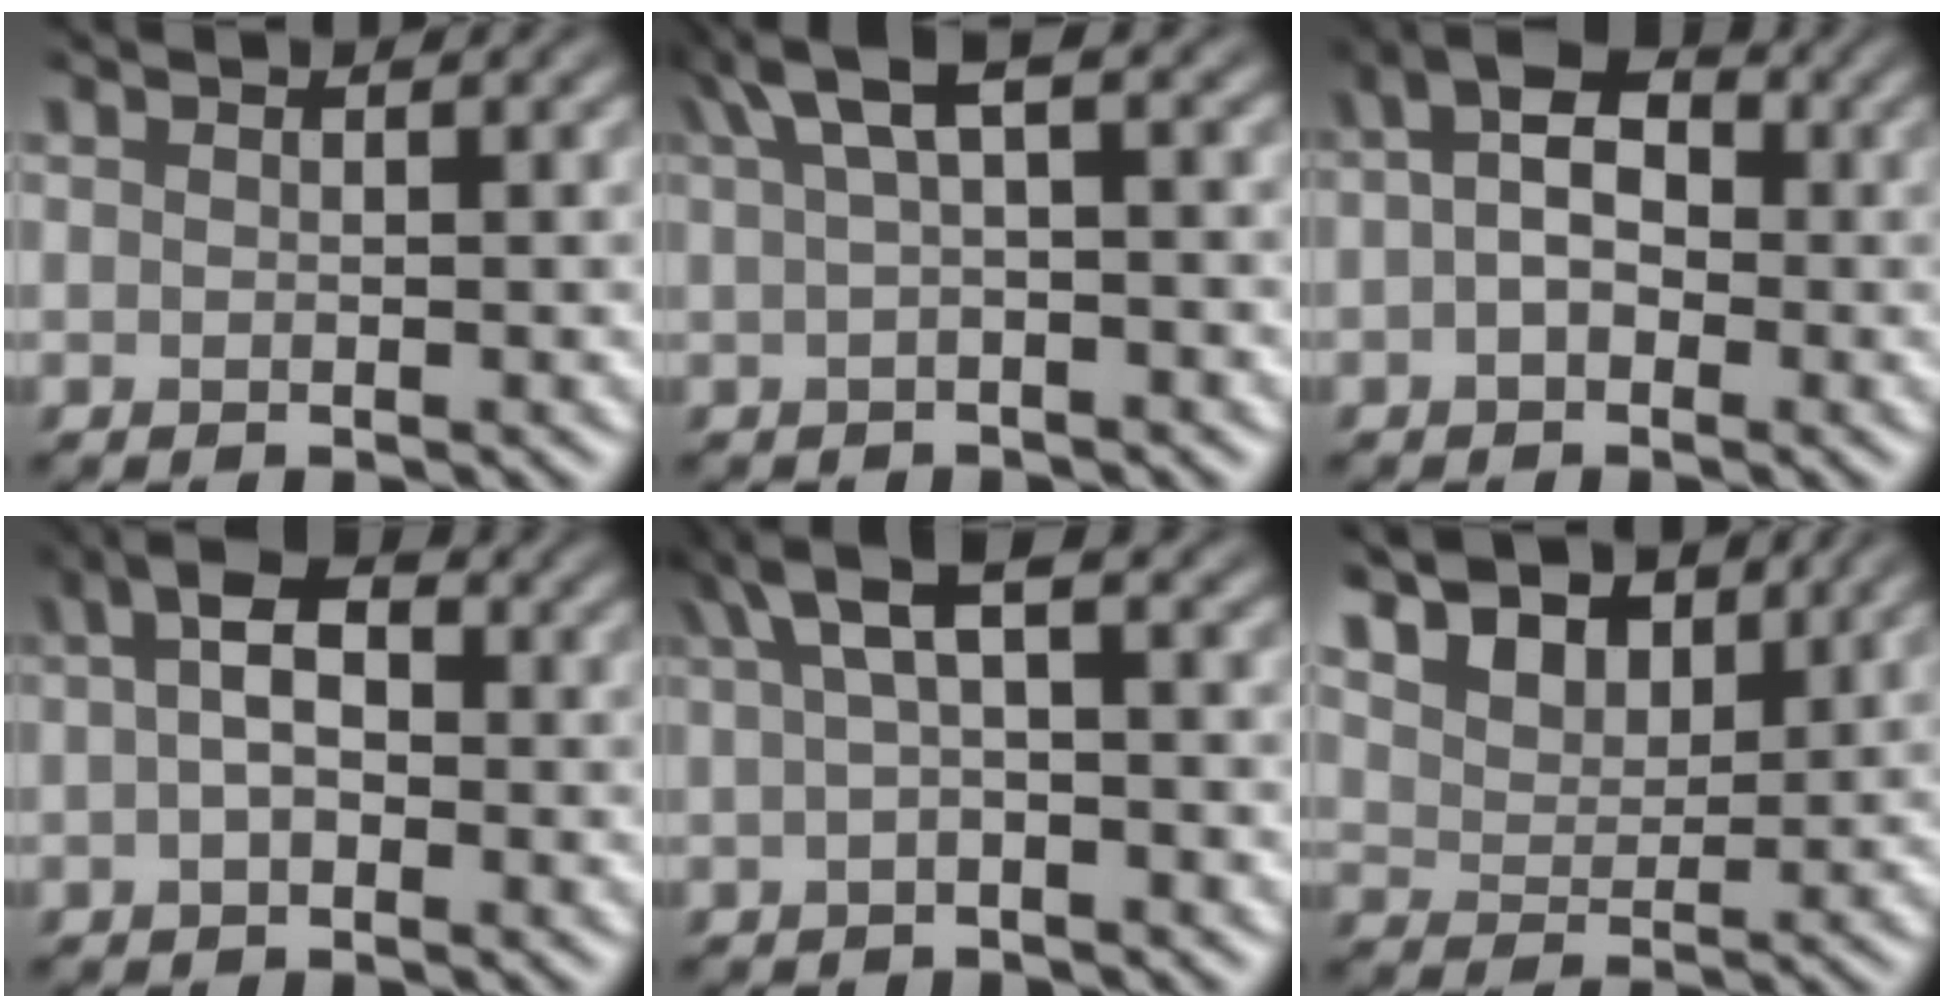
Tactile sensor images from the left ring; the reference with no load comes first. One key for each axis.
{"total": 3.5, "fx": 1.3, "fy": 0.7, "fz": 3.2, "tx": -0.050, "ty": 0.011, "tz": 0.021}
{"total": 4.5, "fx": 0.3, "fy": 3.0, "fz": 3.4, "tx": -0.050, "ty": 0.017, "tz": -0.007}
{"total": 3.9, "fx": 0.3, "fy": 2.3, "fz": 3.1, "tx": -0.057, "ty": 0.013, "tz": -0.005}
{"total": 3.7, "fx": 1.0, "fy": 0.9, "fz": 3.4, "tx": -0.051, "ty": 0.012, "tz": 0.012}
{"total": 6.9, "fx": 4.7, "fy": 4.0, "fz": 3.2, "tx": -0.081, "ty": 0.014, "tz": 0.076}